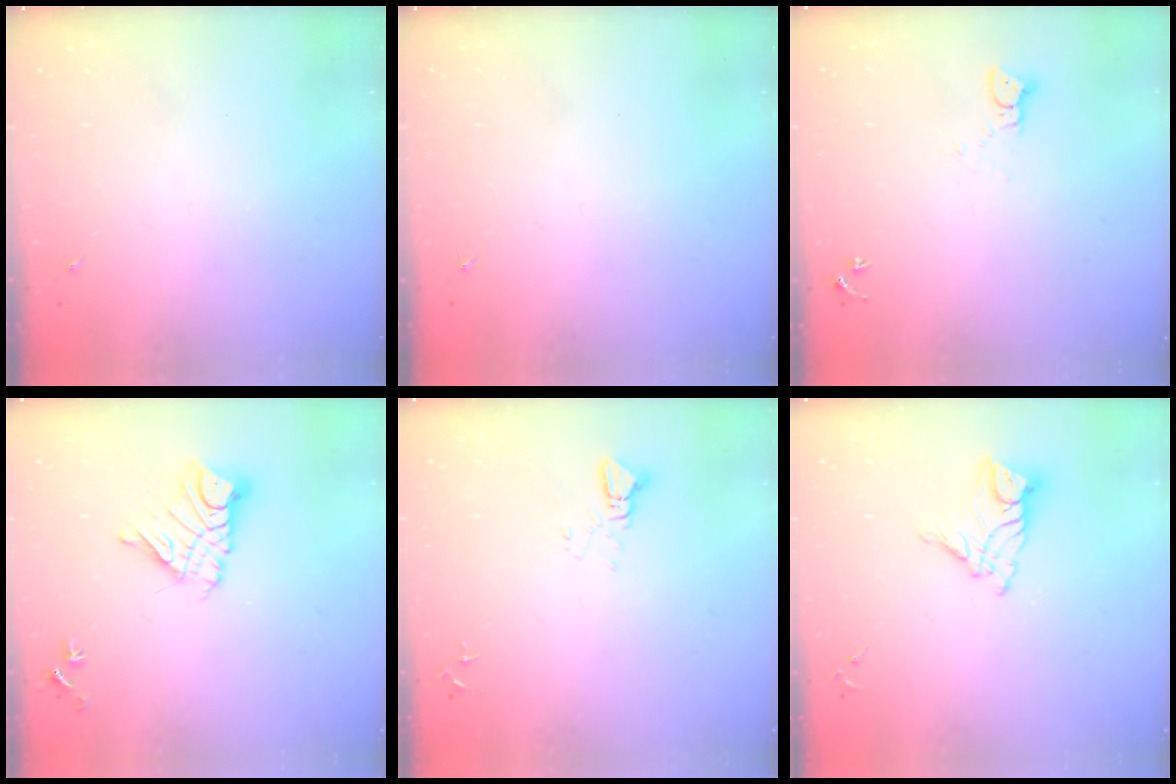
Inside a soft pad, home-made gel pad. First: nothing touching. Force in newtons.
{"total": 0.0}
{"total": 3.3, "press": 3.3, "slide": 0.1}
{"total": 11.9, "press": 11.9, "slide": 1.1}
{"total": 2.4, "press": 2.4, "slide": 0.1}
{"total": 10.7, "press": 10.6, "slide": 0.9}